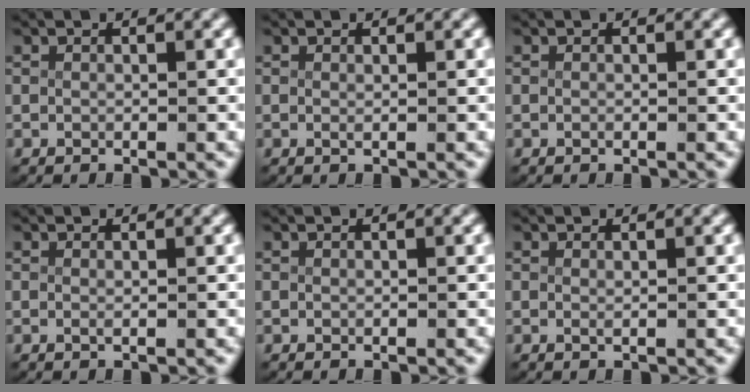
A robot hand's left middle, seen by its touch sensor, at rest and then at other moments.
{"total": 0.0}
{"total": 0.0}
{"total": 0.0}
{"total": 0.0}
{"total": 0.0}